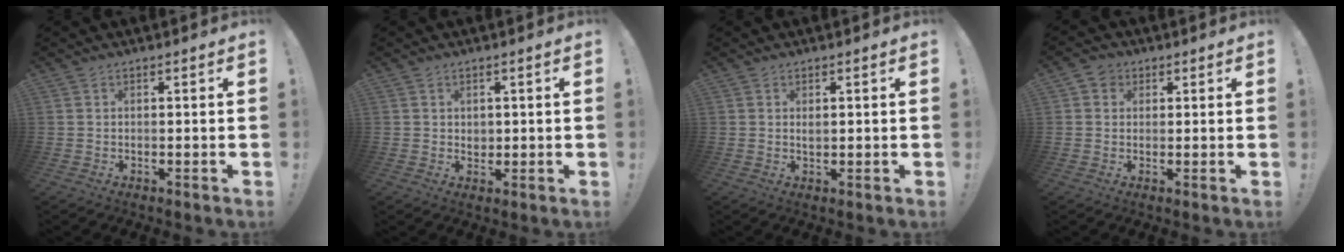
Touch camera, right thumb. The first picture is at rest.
{"total": 2.3, "force": [1.0, 2.0, 0.5], "torque": [0.000, -0.001, 0.016]}
{"total": 1.1, "force": [0.5, 0.6, 0.8], "torque": [-0.011, 0.000, 0.008]}
{"total": 3.7, "force": [1.3, 3.3, 1.1], "torque": [-0.012, -0.001, 0.023]}